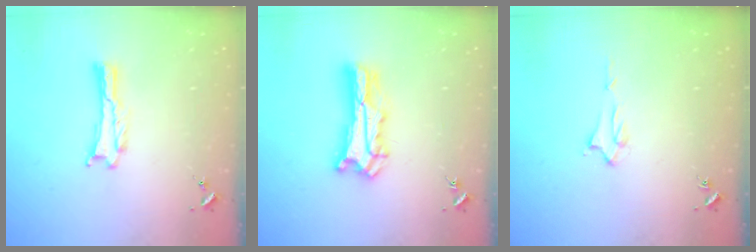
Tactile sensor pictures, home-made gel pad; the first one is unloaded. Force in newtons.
{"total": 8.5, "press": 8.5, "slide": 0.6}
{"total": 1.4, "press": 1.4, "slide": 0.2}